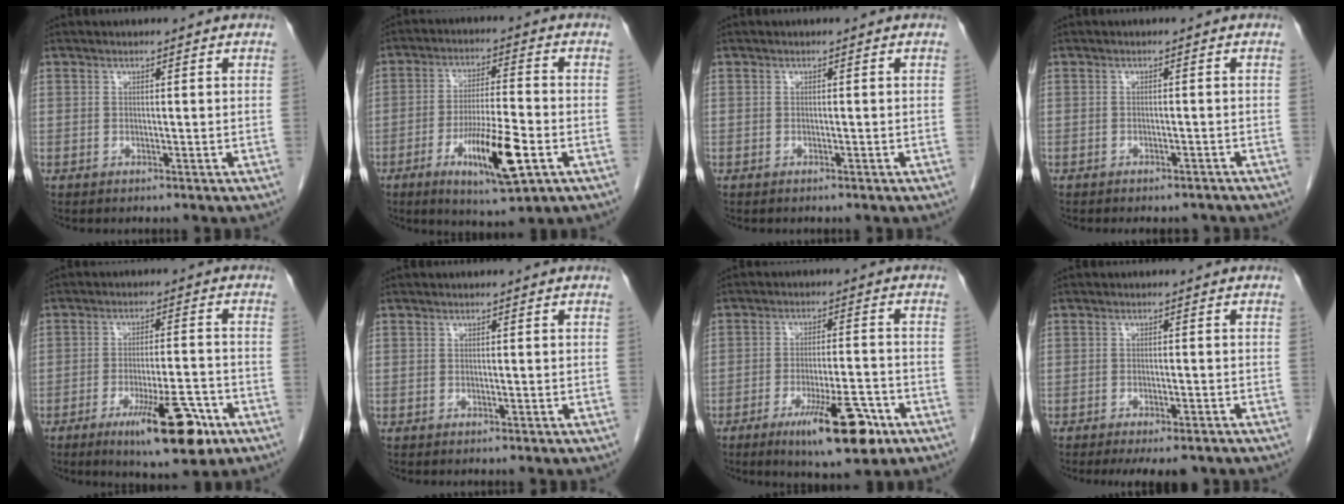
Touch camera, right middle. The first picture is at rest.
{"total": 11.4, "force": [-4.5, 1.4, 10.4], "torque": [-0.185, -0.018, -0.073]}
{"total": 0.0}
{"total": 4.4, "force": [-3.9, 1.6, 1.0], "torque": [-0.009, 0.001, -0.045]}
{"total": 11.0, "force": [-6.1, 1.9, 9.0], "torque": [-0.138, -0.012, -0.089]}
{"total": 0.0}
{"total": 10.8, "force": [-6.1, 1.9, 8.7], "torque": [-0.136, -0.012, -0.091]}
{"total": 6.9, "force": [-5.6, 1.9, 3.6], "torque": [-0.041, -0.008, -0.077]}